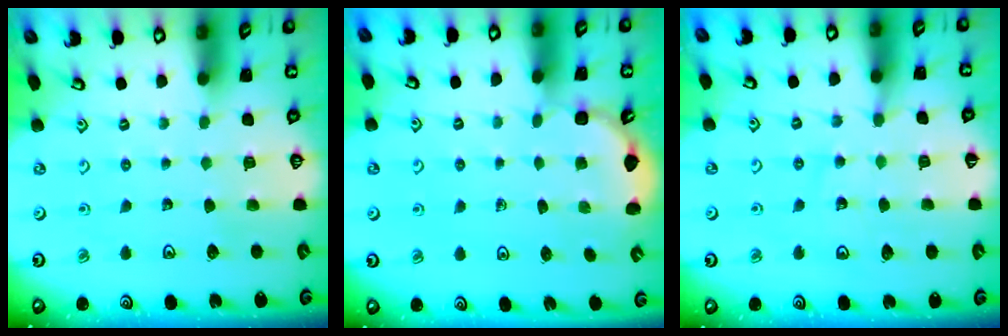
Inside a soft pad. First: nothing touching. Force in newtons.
{"total": 2.5, "press": 2.1, "slide": 1.5}
{"total": 12.4, "press": 11.9, "slide": 3.6}